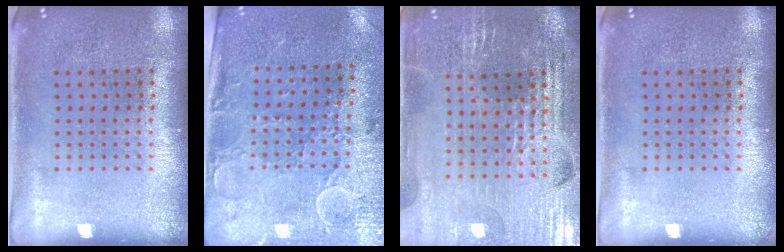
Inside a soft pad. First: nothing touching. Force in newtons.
{"total": 3.0, "press": 2.6, "slide": 1.5}
{"total": 3.2, "press": 3.2, "slide": 0.4}
{"total": 0.0}